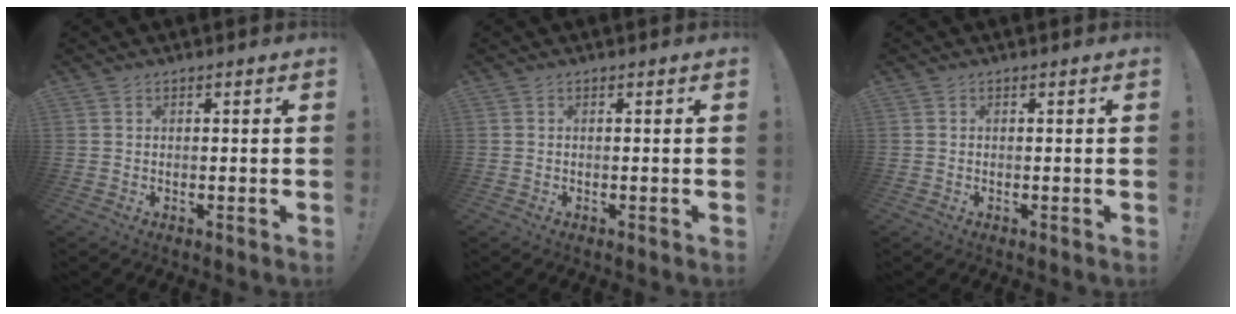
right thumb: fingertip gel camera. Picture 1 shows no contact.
{"total": 0.0}
{"total": 0.0}